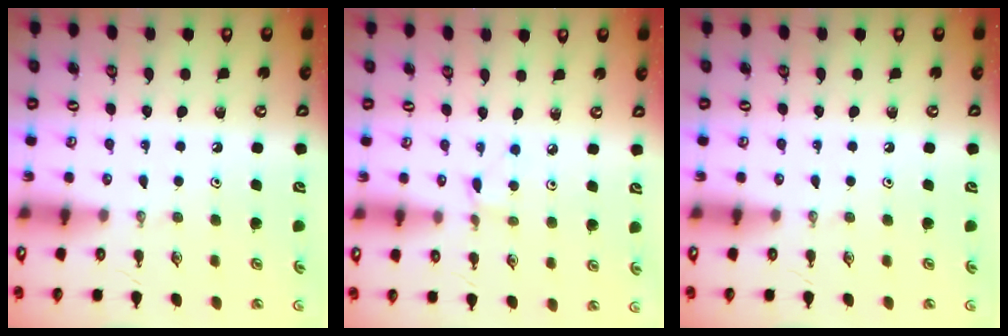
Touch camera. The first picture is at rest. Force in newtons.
{"total": 2.2, "press": 2.2, "slide": 0.3}
{"total": 0.0}